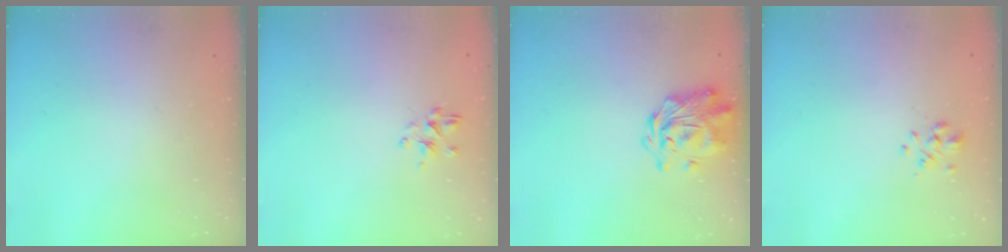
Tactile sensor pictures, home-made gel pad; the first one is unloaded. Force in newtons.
{"total": 2.8, "press": 2.7, "slide": 0.7}
{"total": 2.9, "press": 2.6, "slide": 1.3}
{"total": 2.4, "press": 2.2, "slide": 1.1}